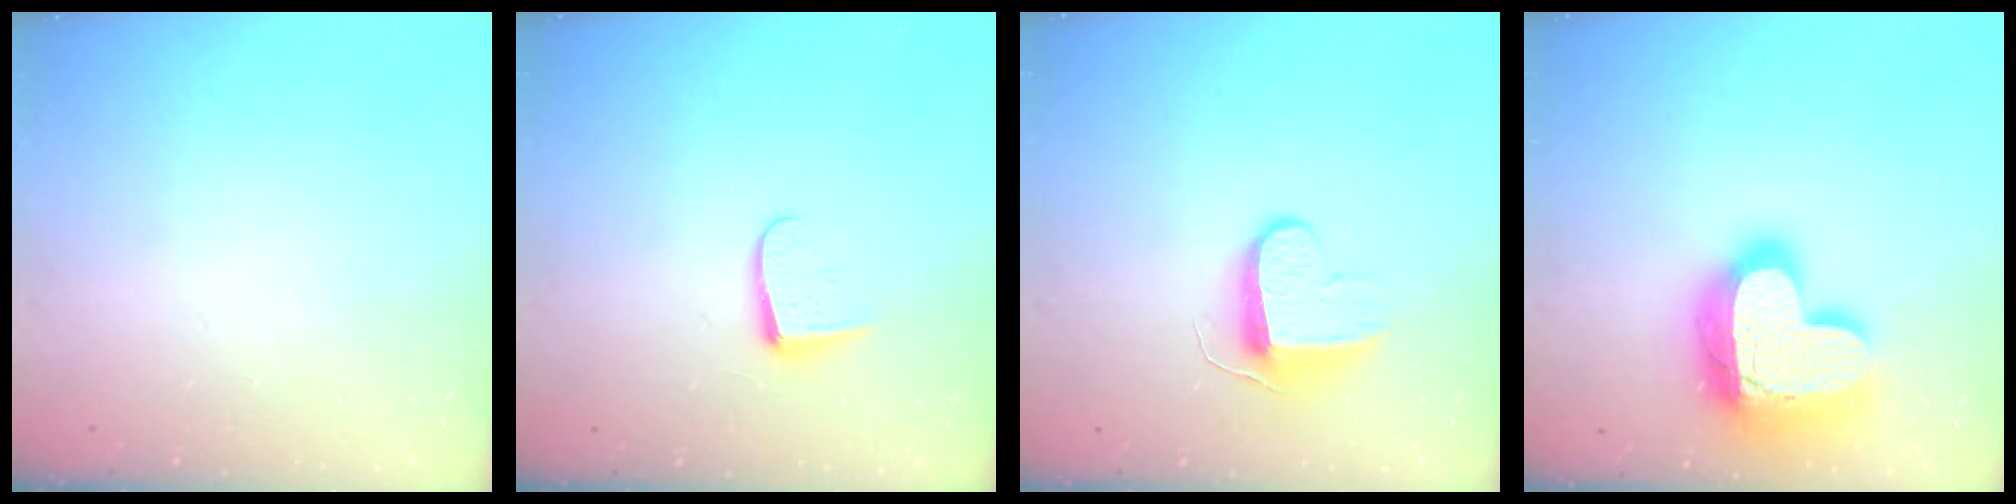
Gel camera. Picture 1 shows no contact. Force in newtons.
{"total": 6.0, "press": 6.0, "slide": 0.8}
{"total": 9.4, "press": 9.4, "slide": 0.2}
{"total": 23.6, "press": 23.5, "slide": 2.0}